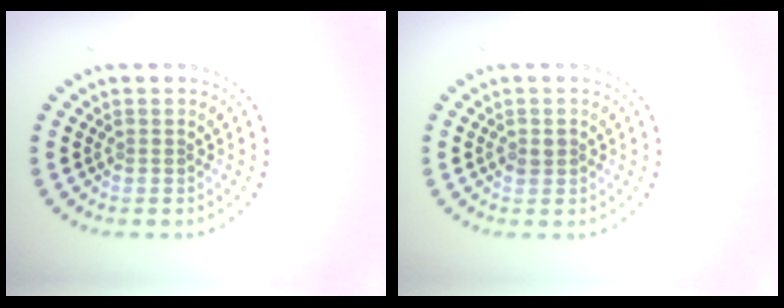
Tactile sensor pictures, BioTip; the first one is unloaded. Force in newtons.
{"total": 1.0, "press": 1.0, "slide": 0.1}